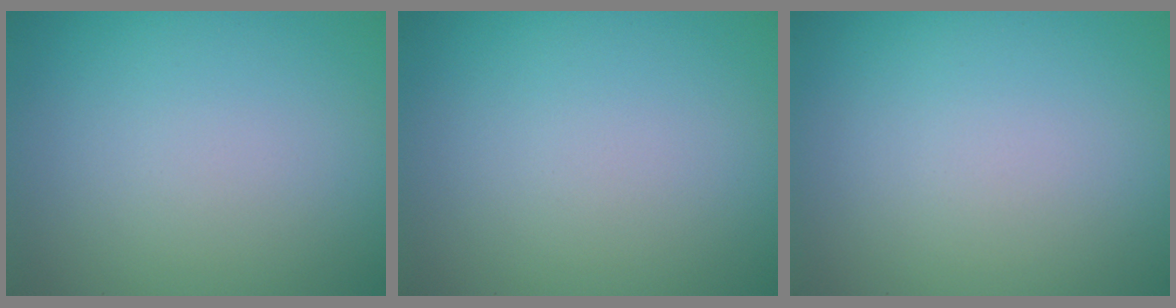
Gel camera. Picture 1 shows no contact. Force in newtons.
{"total": 0.0}
{"total": 0.0}